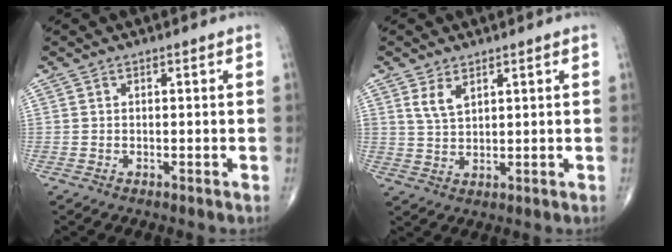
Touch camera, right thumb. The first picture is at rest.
{"total": 3.9, "force": [2.1, 2.0, 2.6], "torque": [-0.045, -0.012, 0.047]}